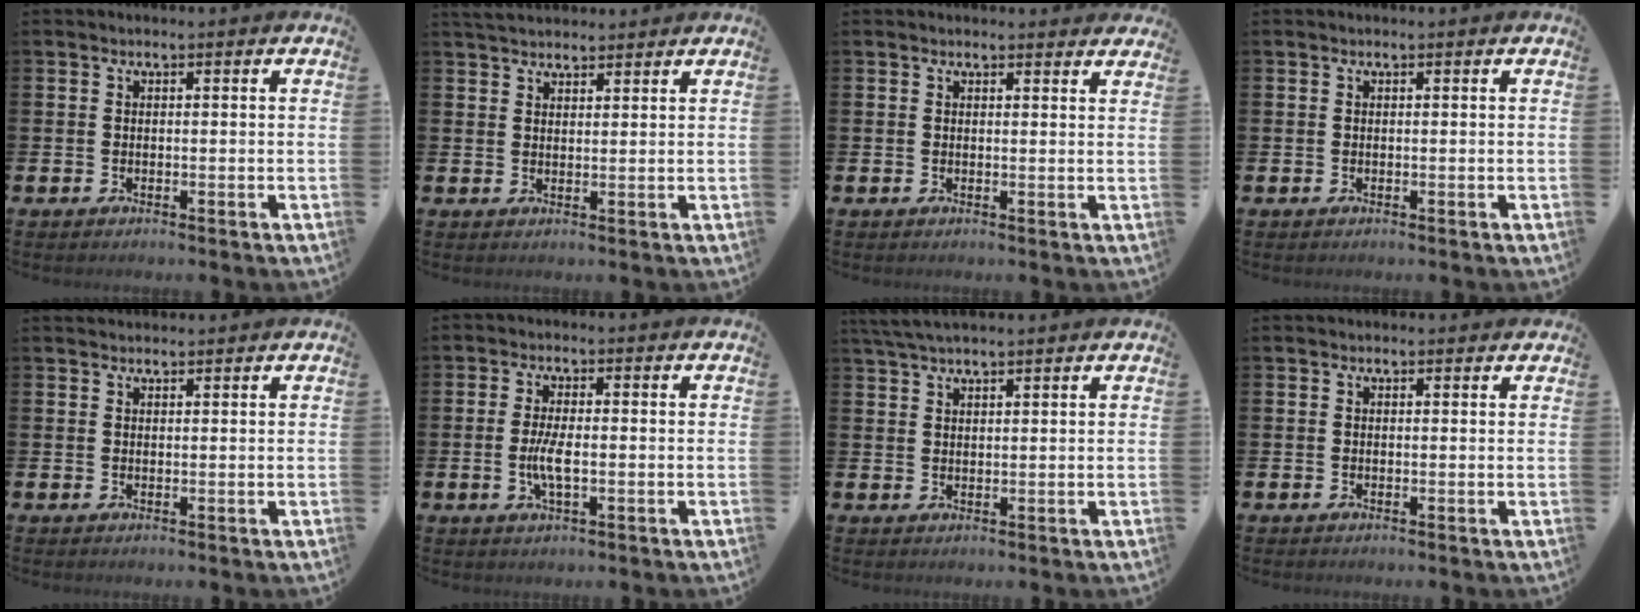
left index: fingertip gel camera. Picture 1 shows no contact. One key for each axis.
{"total": 3.4, "fx": 3.3, "fy": 0.8, "fz": 0.5, "tx": -0.002, "ty": -0.015, "tz": 0.058}
{"total": 1.3, "fx": 1.3, "fy": 0.2, "fz": 0.0, "tx": 0.013, "ty": -0.008, "tz": 0.021}
{"total": 0.0}
{"total": 1.3, "fx": 1.2, "fy": 0.2, "fz": 0.0, "tx": 0.014, "ty": -0.006, "tz": 0.020}
{"total": 3.7, "fx": -0.5, "fy": 1.1, "fz": 3.5, "tx": -0.058, "ty": -0.005, "tz": -0.014}
{"total": 3.9, "fx": 3.4, "fy": 0.6, "fz": 1.7, "tx": -0.039, "ty": -0.005, "tz": 0.064}
{"total": 0.5, "fx": 0.5, "fy": 0.2, "fz": 0.1, "tx": 0.013, "ty": -0.004, "tz": 0.005}